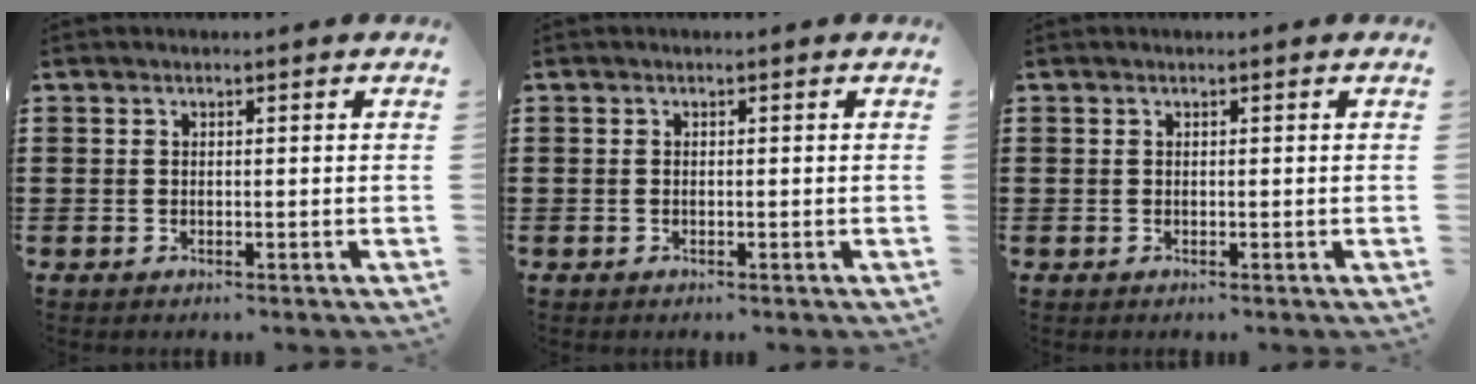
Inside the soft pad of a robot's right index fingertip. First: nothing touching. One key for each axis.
{"total": 0.0}
{"total": 0.0}